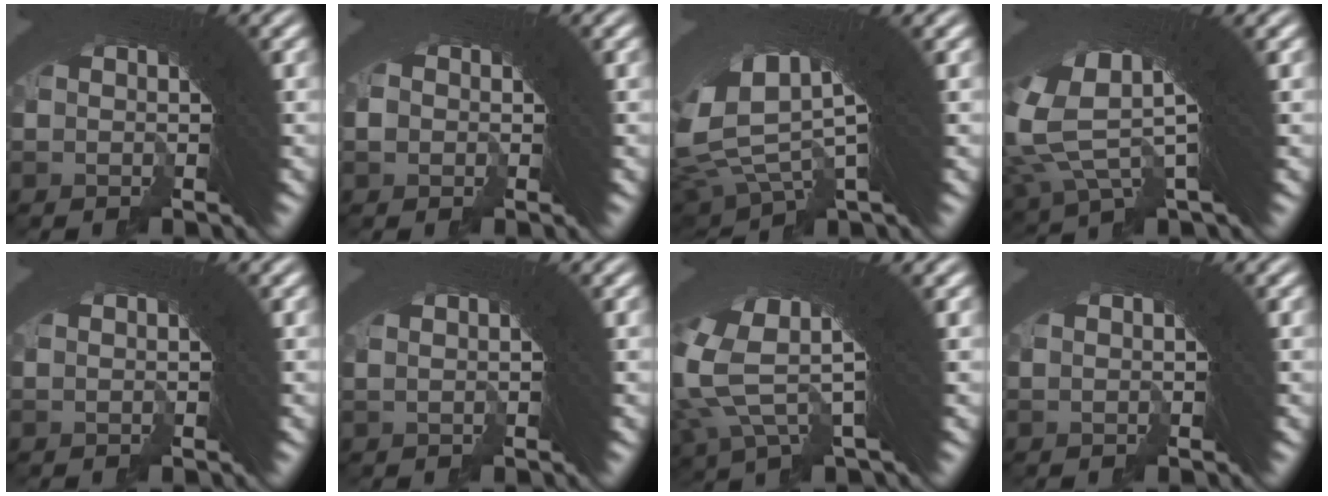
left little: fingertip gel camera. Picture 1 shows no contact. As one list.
[{"total": 0.9, "force": [-0.7, 0.6, -0.2], "torque": [0.012, 0.009, -0.018]}, {"total": 11.3, "force": [3.4, 6.6, 8.6], "torque": [-0.169, 0.003, 0.058]}, {"total": 9.5, "force": [2.7, 5.1, 7.5], "torque": [-0.147, 0.009, 0.038]}, {"total": 0.0}, {"total": 1.3, "force": [0.7, -0.8, 0.8], "torque": [0.012, 0.015, 0.010]}, {"total": 8.6, "force": [2.2, 4.4, 7.1], "torque": [-0.147, 0.005, 0.030]}, {"total": 0.0}]